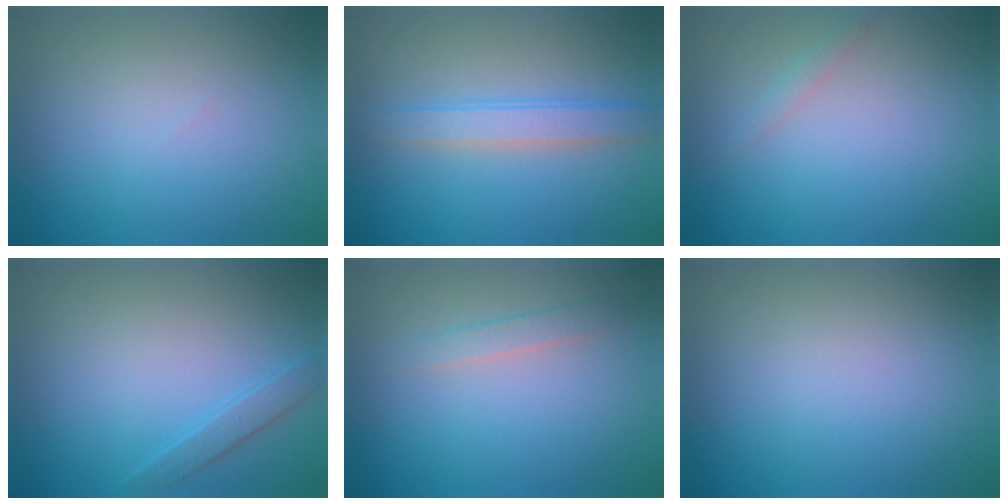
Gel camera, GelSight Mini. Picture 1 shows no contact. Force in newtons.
{"total": 2.8, "press": 2.8, "slide": 0.1}
{"total": 0.8, "press": 0.8, "slide": 0.0}
{"total": 1.4, "press": 1.4, "slide": 0.1}
{"total": 1.3, "press": 1.3, "slide": 0.1}
{"total": 0.0}